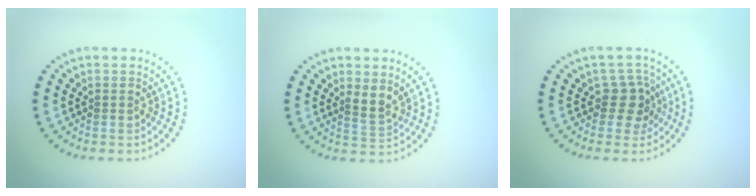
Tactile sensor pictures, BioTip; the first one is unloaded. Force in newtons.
{"total": 1.7, "press": 1.5, "slide": 0.9}
{"total": 2.7, "press": 2.1, "slide": 1.7}